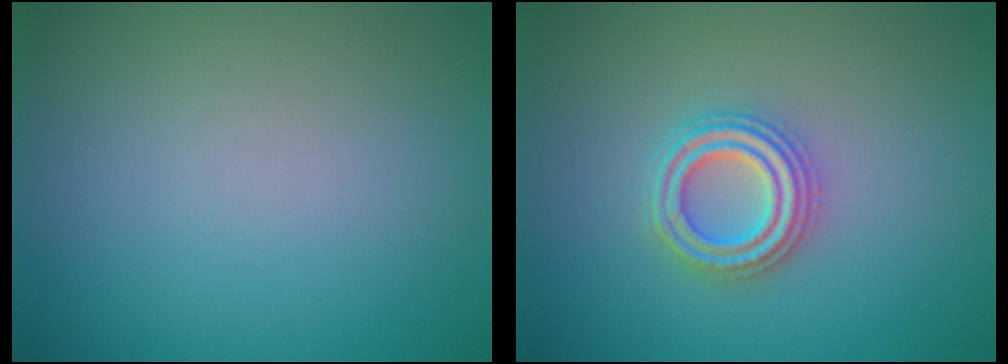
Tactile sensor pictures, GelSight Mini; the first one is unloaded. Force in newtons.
{"total": 3.1, "press": 3.0, "slide": 0.6}